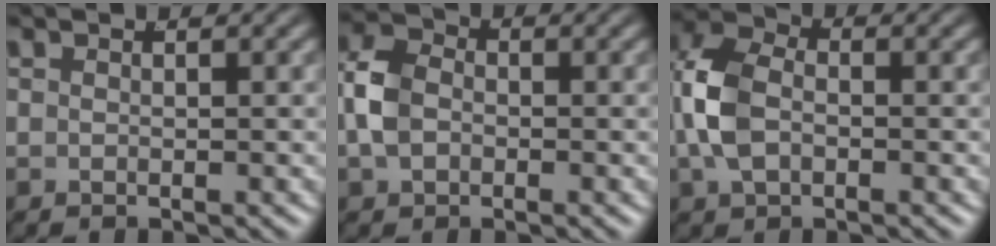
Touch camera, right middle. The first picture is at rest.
{"total": 4.0, "force": [-0.3, 3.2, 2.4], "torque": [-0.057, -0.003, -0.006]}
{"total": 5.0, "force": [-0.2, 3.6, 3.5], "torque": [-0.089, -0.008, 0.001]}